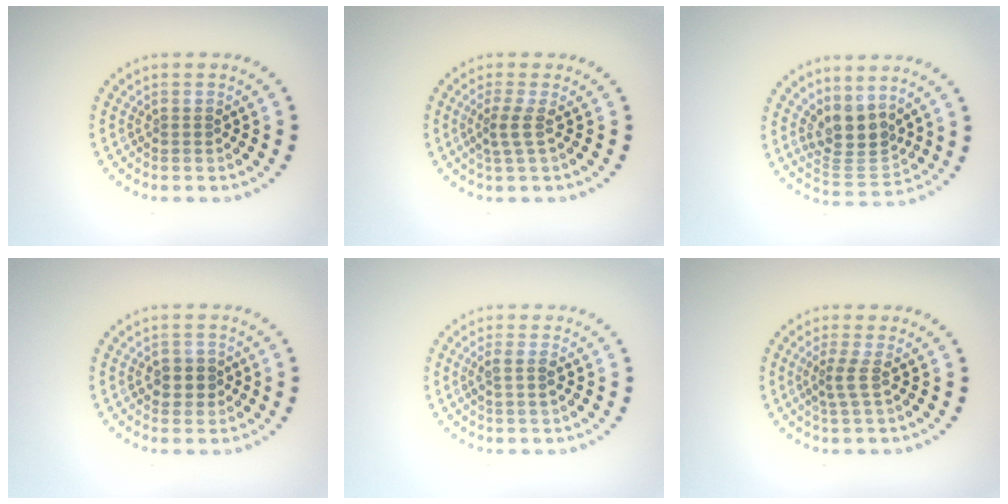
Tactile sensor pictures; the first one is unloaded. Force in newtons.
{"total": 1.9, "press": 1.2, "slide": 1.5}
{"total": 3.9, "press": 3.2, "slide": 2.1}
{"total": 1.9, "press": 1.8, "slide": 0.6}
{"total": 1.5, "press": 1.2, "slide": 0.8}
{"total": 2.0, "press": 1.3, "slide": 1.5}